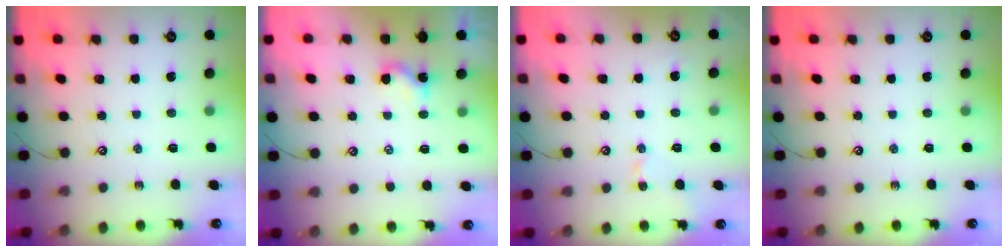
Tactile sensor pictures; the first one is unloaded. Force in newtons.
{"total": 1.8, "press": 1.7, "slide": 0.3}
{"total": 2.2, "press": 2.2, "slide": 0.3}
{"total": 0.0}